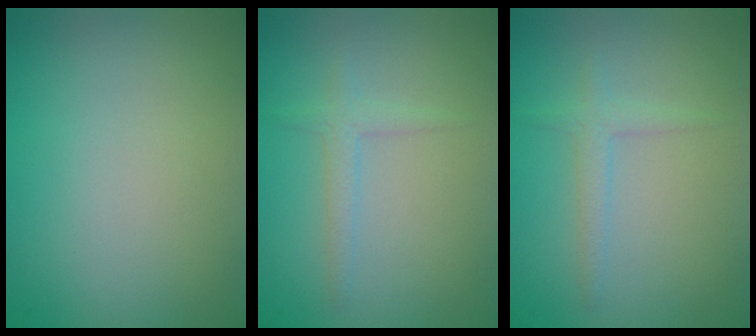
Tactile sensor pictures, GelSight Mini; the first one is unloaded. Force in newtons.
{"total": 1.5, "press": 1.5, "slide": 0.0}
{"total": 1.5, "press": 1.5, "slide": 0.0}